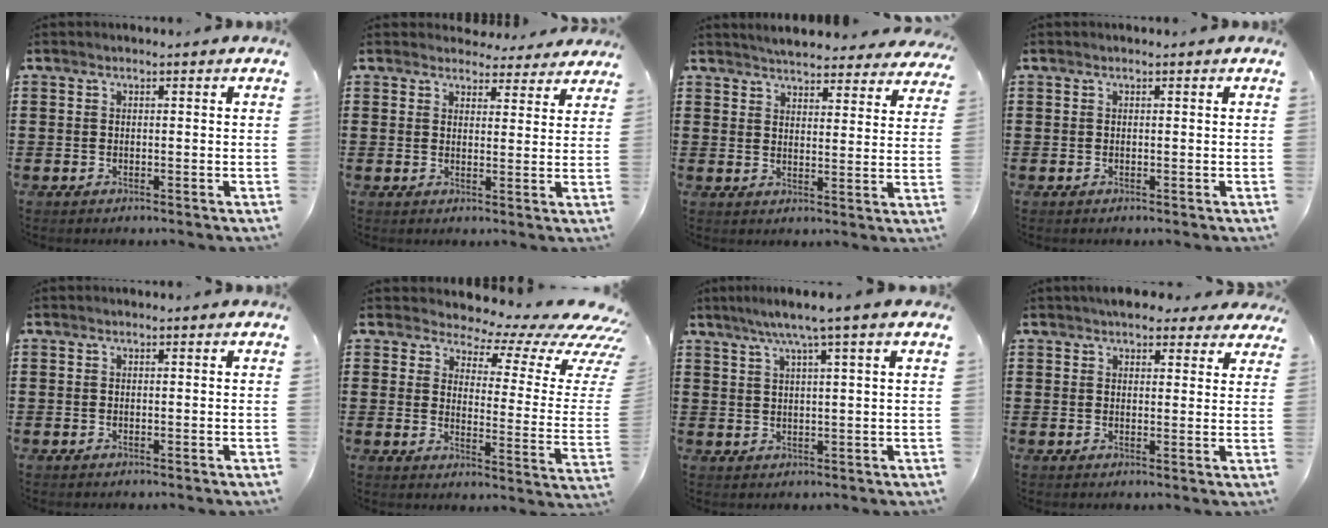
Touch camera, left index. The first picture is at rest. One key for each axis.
{"total": 3.6, "fx": 3.4, "fy": 1.0, "fz": 0.7, "tx": -0.016, "ty": -0.015, "tz": 0.063}
{"total": 4.4, "fx": 4.4, "fy": 0.0, "fz": 0.7, "tx": -0.025, "ty": -0.024, "tz": 0.076}
{"total": 0.0}
{"total": 0.0}
{"total": 5.1, "fx": 3.9, "fy": 1.9, "fz": 2.8, "tx": -0.053, "ty": -0.047, "tz": 0.059}
{"total": 4.6, "fx": 2.8, "fy": -0.7, "fz": 3.6, "tx": -0.077, "ty": -0.004, "tz": 0.046}
{"total": 4.2, "fx": 3.6, "fy": 1.5, "fz": 1.6, "tx": -0.034, "ty": -0.006, "tz": 0.066}